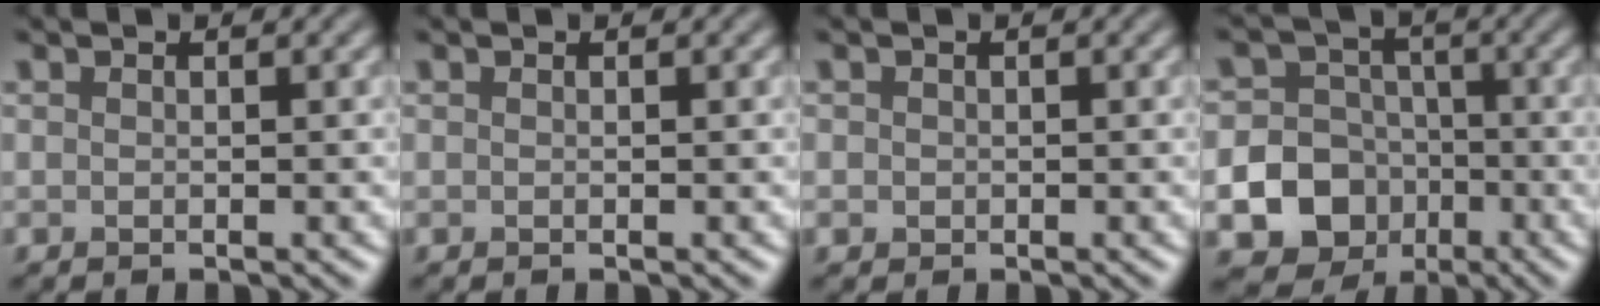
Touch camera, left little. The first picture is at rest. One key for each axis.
{"total": 0.0}
{"total": 0.6, "fx": 0.0, "fy": 0.6, "fz": 0.1, "tx": 0.003, "ty": -0.002, "tz": -0.002}
{"total": 19.0, "fx": -6.7, "fy": 17.4, "fz": 3.5, "tx": -0.103, "ty": -0.055, "tz": -0.129}